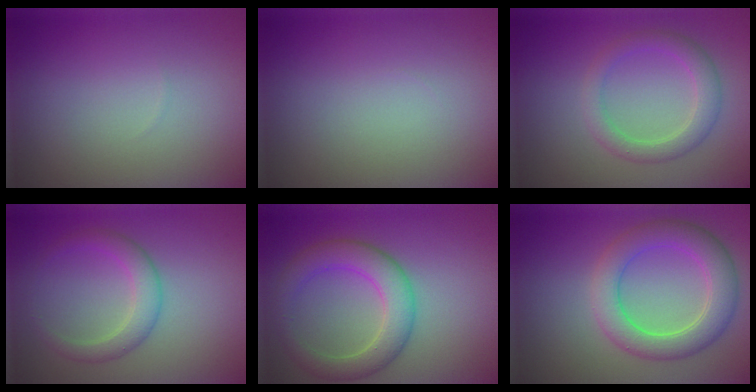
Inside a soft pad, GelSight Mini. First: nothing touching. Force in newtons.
{"total": 0.0}
{"total": 2.9, "press": 2.9, "slide": 0.2}
{"total": 2.7, "press": 2.7, "slide": 0.1}
{"total": 4.8, "press": 4.8, "slide": 0.1}
{"total": 5.5, "press": 5.5, "slide": 0.4}